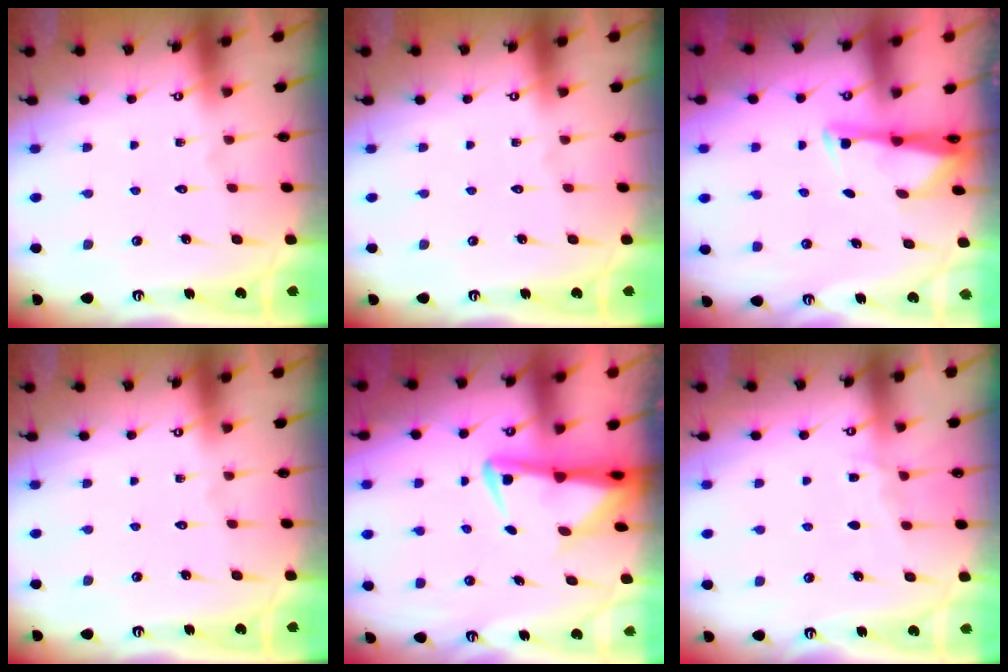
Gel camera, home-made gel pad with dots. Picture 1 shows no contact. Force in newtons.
{"total": 0.0}
{"total": 2.9, "press": 2.9, "slide": 0.4}
{"total": 0.0}
{"total": 4.3, "press": 4.2, "slide": 1.0}
{"total": 5.5, "press": 5.4, "slide": 0.6}